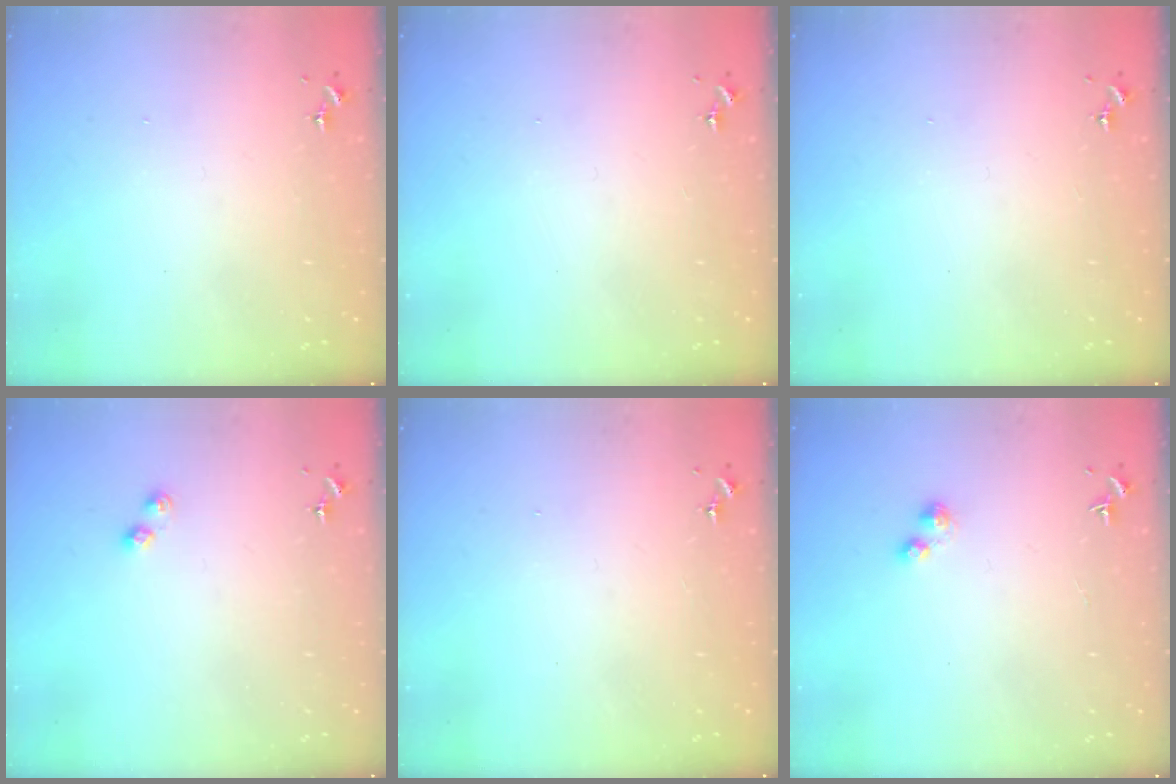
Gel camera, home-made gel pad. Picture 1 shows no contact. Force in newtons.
{"total": 0.0}
{"total": 0.0}
{"total": 3.7, "press": 3.6, "slide": 0.4}
{"total": 0.0}
{"total": 2.1, "press": 2.1, "slide": 0.4}